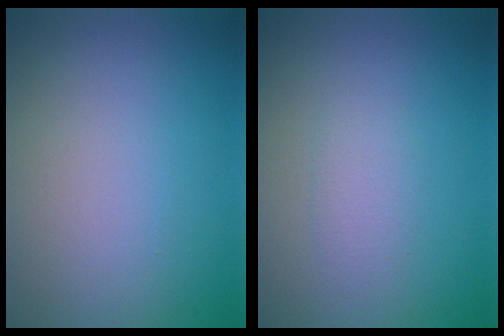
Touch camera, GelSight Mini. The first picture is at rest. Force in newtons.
{"total": 1.2, "press": 1.2, "slide": 0.3}